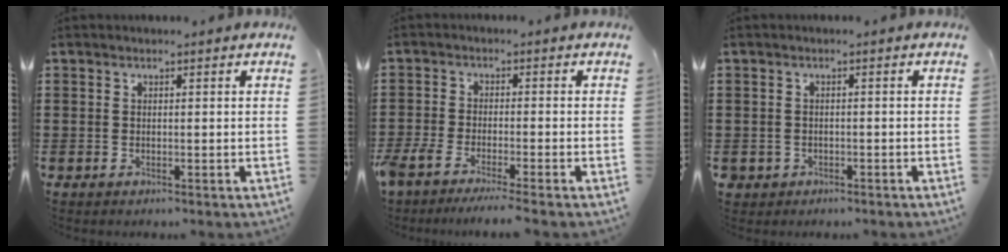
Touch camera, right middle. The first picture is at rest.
{"total": 3.5, "force": [-3.0, 0.2, 1.7], "torque": [-0.053, -0.011, -0.067]}
{"total": 1.2, "force": [-0.8, 0.8, 0.0], "torque": [-0.004, 0.002, -0.020]}